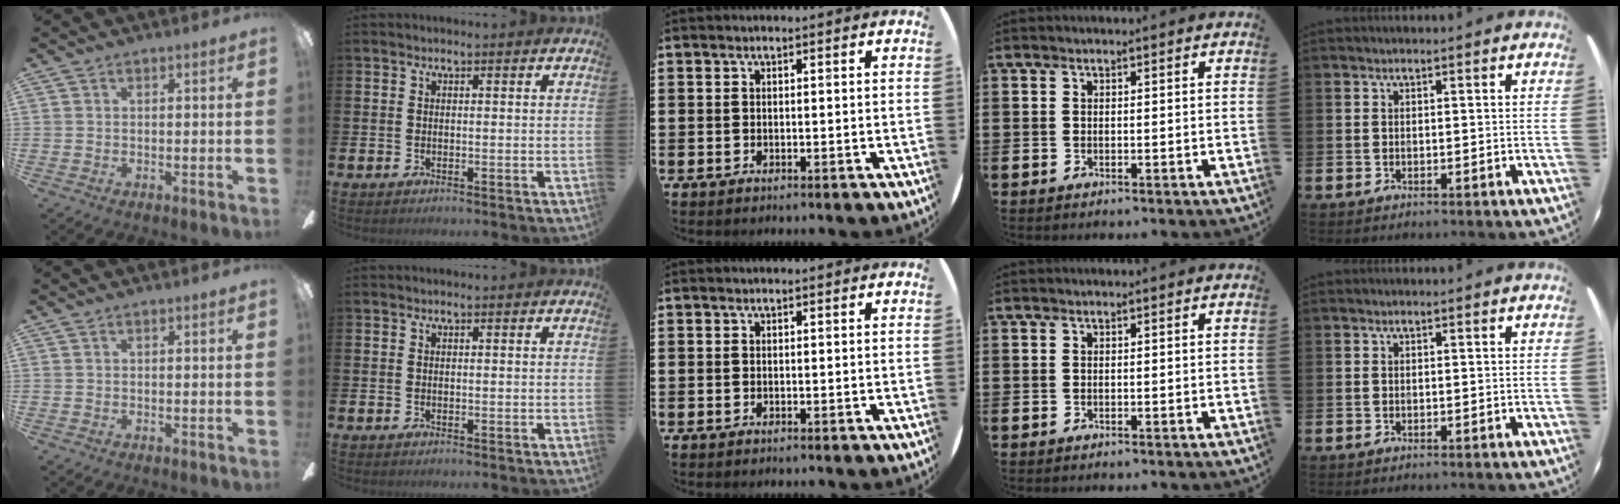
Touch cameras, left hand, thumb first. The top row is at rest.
{}